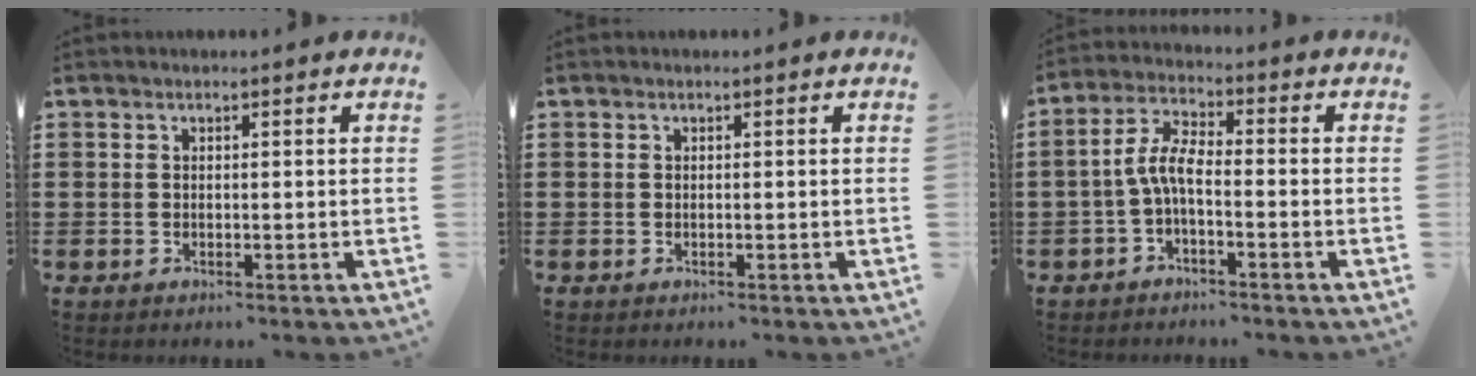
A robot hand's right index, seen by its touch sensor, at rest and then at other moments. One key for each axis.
{"total": 0.0}
{"total": 5.1, "fx": -1.6, "fy": 1.7, "fz": 4.6, "tx": -0.113, "ty": -0.001, "tz": -0.039}